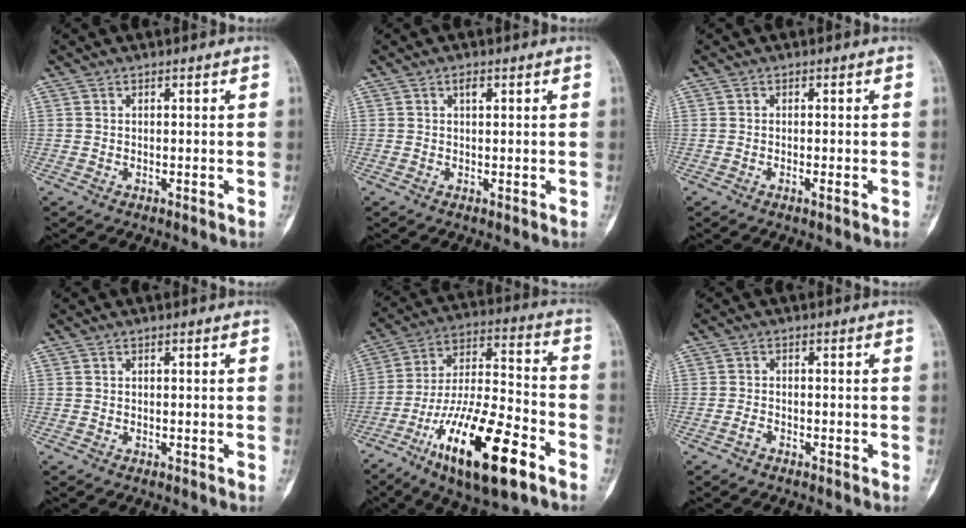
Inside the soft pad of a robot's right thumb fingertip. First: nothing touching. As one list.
[{"total": 1.2, "force": [0.7, 0.6, 0.8], "torque": [-0.011, 0.000, 0.009]}, {"total": 1.0, "force": [-0.5, 0.1, 0.9], "torque": [-0.016, 0.000, -0.008]}, {"total": 0.0}, {"total": 22.1, "force": [-11.4, 6.6, 17.8], "torque": [-0.337, 0.054, -0.196]}, {"total": 1.0, "force": [-0.8, 0.5, 0.4], "torque": [-0.011, 0.003, -0.018]}]